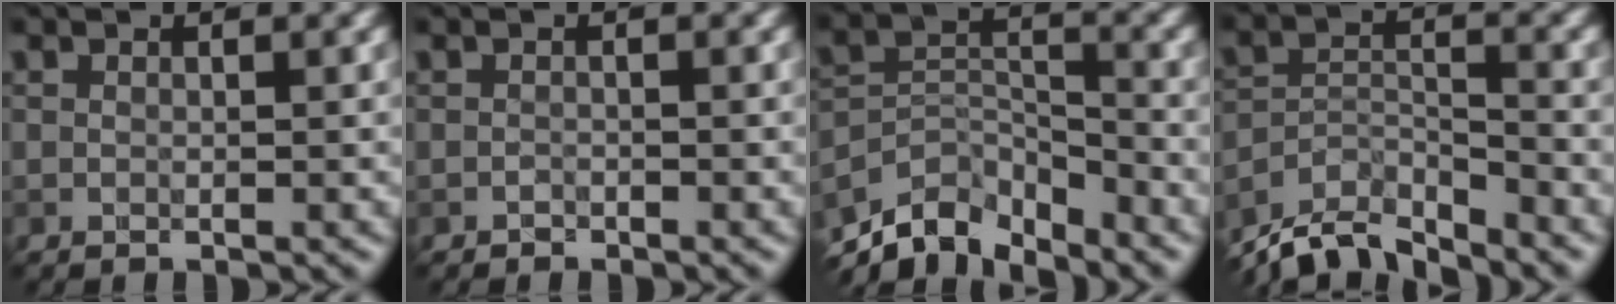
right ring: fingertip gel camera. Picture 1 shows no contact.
{"total": 0.9, "force": [-0.8, 0.0, -0.5], "torque": [0.010, 0.001, -0.007]}
{"total": 7.1, "force": [-6.0, 2.7, 2.5], "torque": [-0.043, -0.008, -0.113]}
{"total": 6.8, "force": [-6.4, 1.5, 1.8], "torque": [-0.036, -0.010, -0.117]}